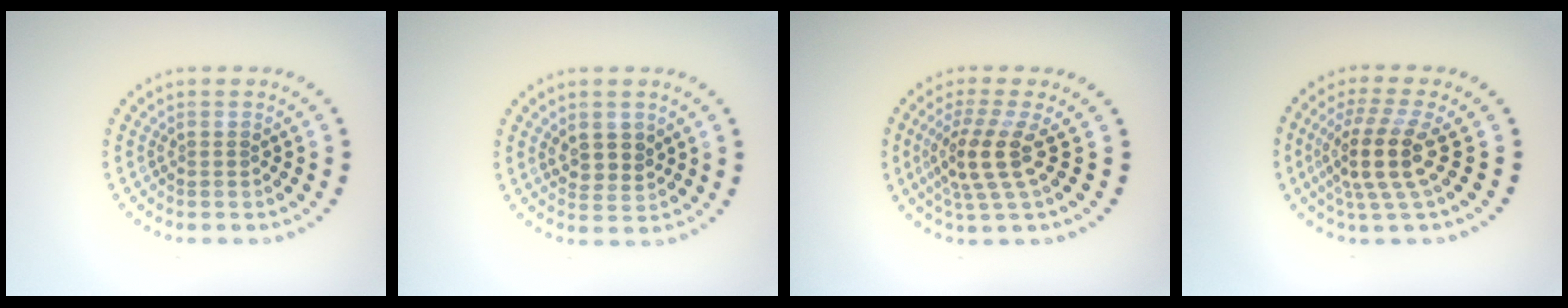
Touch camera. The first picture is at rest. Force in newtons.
{"total": 2.5, "press": 2.3, "slide": 0.8}
{"total": 3.8, "press": 2.9, "slide": 2.4}
{"total": 4.5, "press": 3.4, "slide": 3.0}